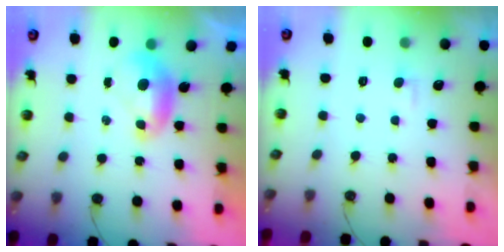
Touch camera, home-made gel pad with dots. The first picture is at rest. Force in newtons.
{"total": 2.8, "press": 2.7, "slide": 0.4}